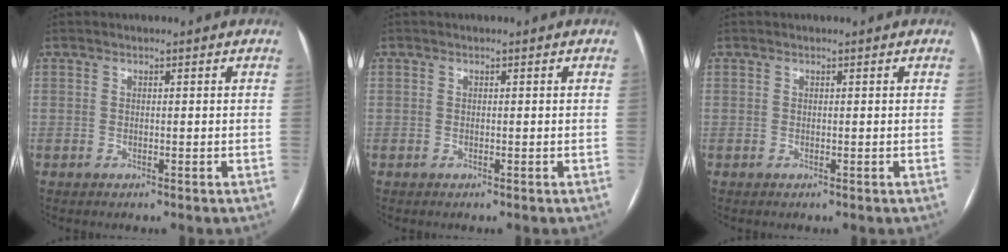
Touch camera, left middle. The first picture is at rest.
{"total": 0.0}
{"total": 0.0}